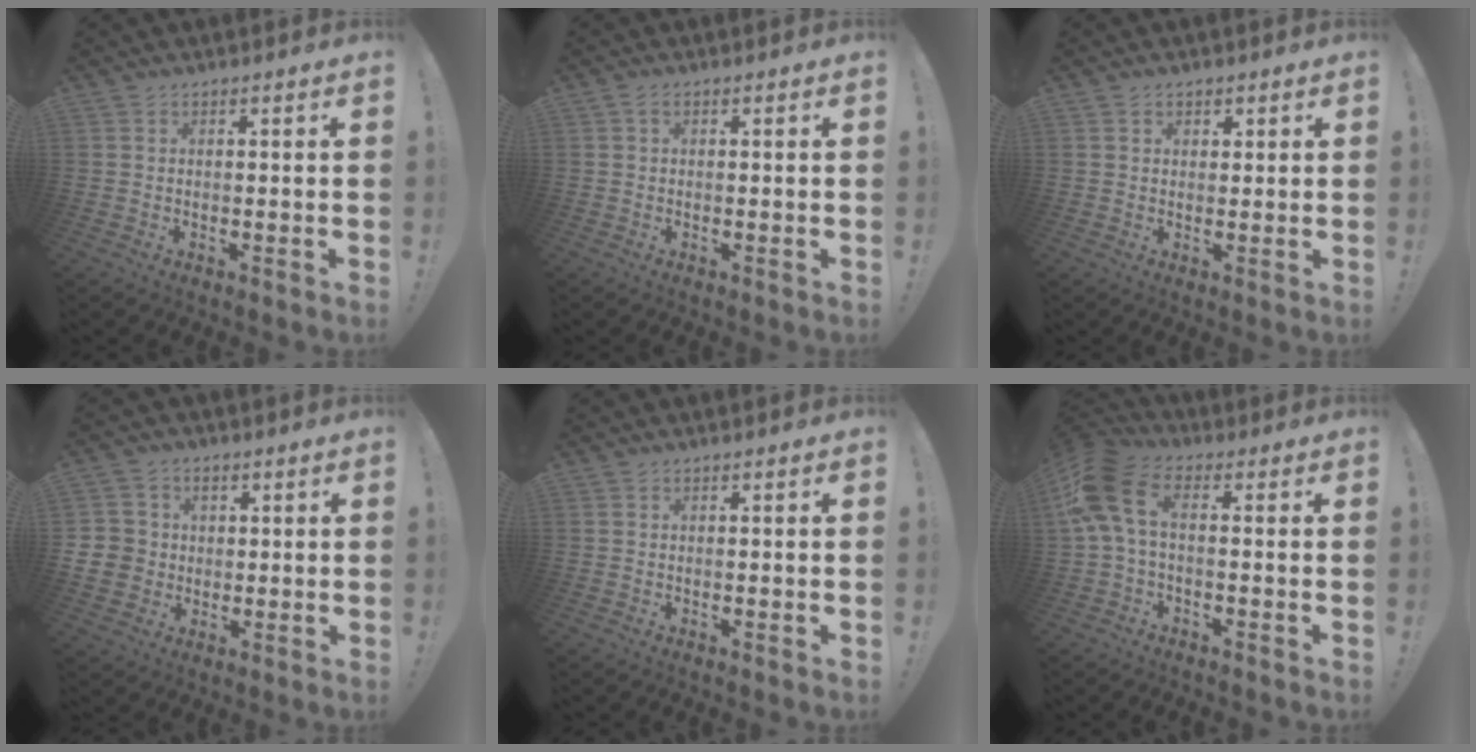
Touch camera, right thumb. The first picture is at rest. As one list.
[{"total": 0.9, "force": [0.3, 0.6, 0.6], "torque": [-0.009, 0.001, 0.004]}, {"total": 1.6, "force": [0.7, 1.4, 0.4], "torque": [0.004, -0.004, 0.010]}, {"total": 7.3, "force": [0.6, 7.1, 1.6], "torque": [-0.035, 0.000, 0.016]}, {"total": 0.0}, {"total": 11.8, "force": [2.2, 6.8, 9.4], "torque": [-0.201, 0.004, 0.044]}]